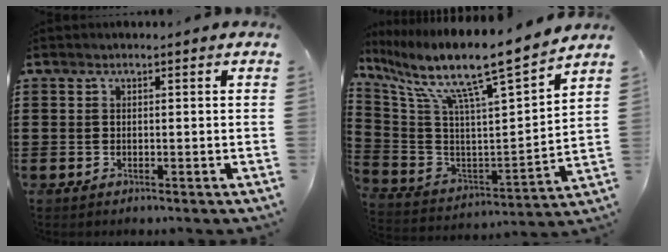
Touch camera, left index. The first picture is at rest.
{"total": 10.7, "force": [8.5, 0.3, 6.5], "torque": [-0.149, -0.071, 0.129]}